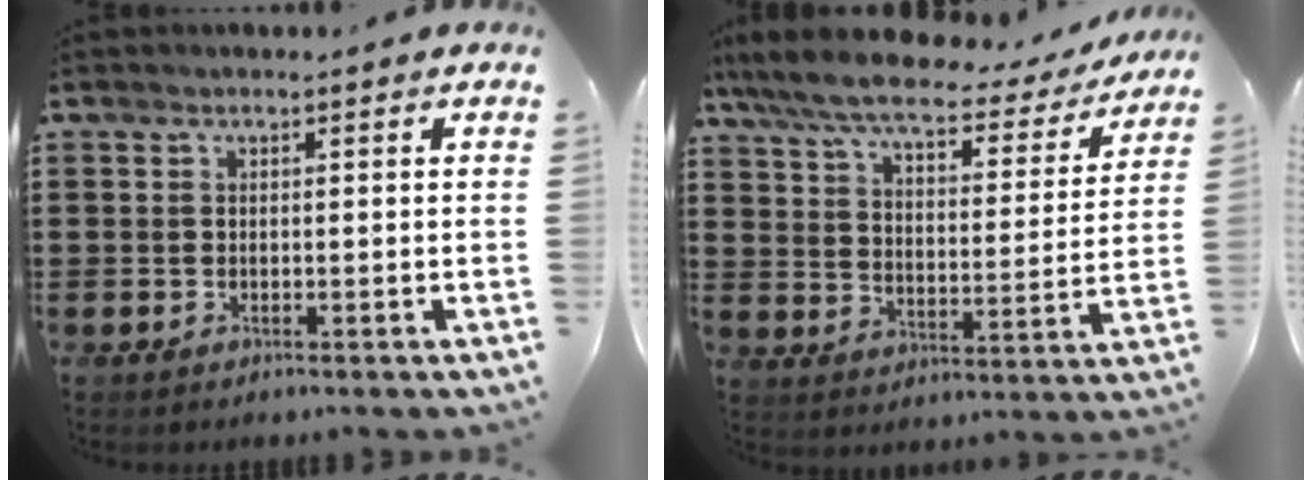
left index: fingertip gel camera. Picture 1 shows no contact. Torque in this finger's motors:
{"motor_torque": [2.14, 0.00, 1.06, 0.21]}